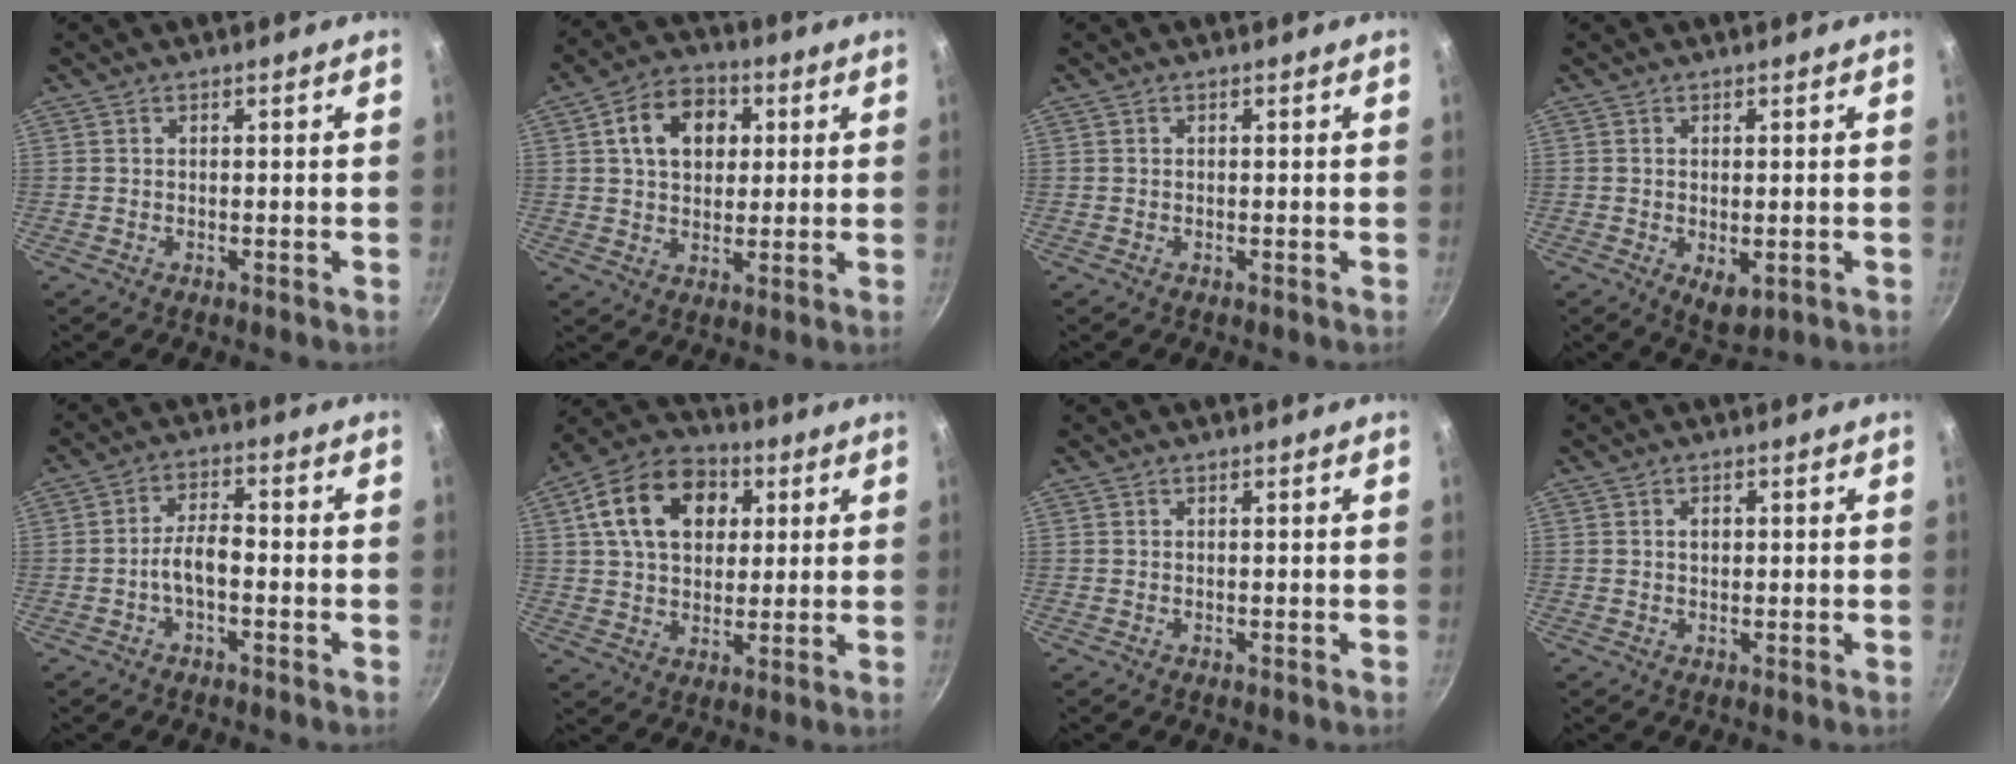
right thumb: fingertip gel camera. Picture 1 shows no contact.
{"total": 11.1, "force": [2.9, 8.2, 7.0], "torque": [-0.088, 0.009, 0.038]}
{"total": 0.0}
{"total": 4.6, "force": [-0.9, 2.4, 3.8], "torque": [-0.054, -0.015, -0.006]}
{"total": 5.2, "force": [-1.7, 2.3, 4.3], "torque": [-0.074, 0.029, -0.037]}
{"total": 16.3, "force": [4.8, 11.5, 10.4], "torque": [-0.156, 0.013, 0.067]}
{"total": 0.0}
{"total": 1.7, "force": [0.3, 1.2, 1.1], "torque": [-0.011, 0.003, 0.005]}